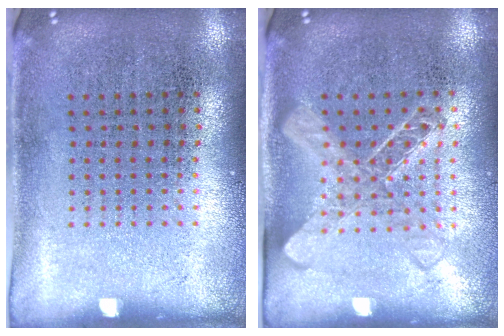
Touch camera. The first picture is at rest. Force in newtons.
{"total": 1.6, "press": 1.5, "slide": 0.6}